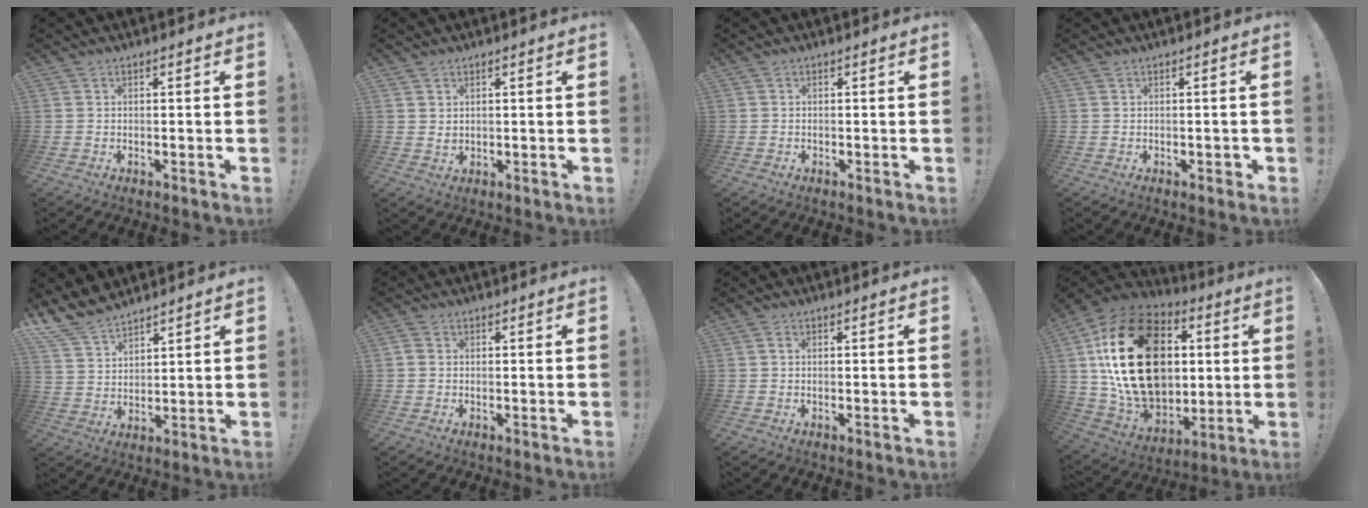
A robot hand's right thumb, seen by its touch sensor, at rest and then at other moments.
{"total": 1.9, "force": [1.2, 1.4, 0.7], "torque": [0.001, -0.008, 0.019]}
{"total": 2.0, "force": [0.2, 2.0, 0.4], "torque": [0.000, -0.004, 0.004]}
{"total": 1.3, "force": [-0.5, 0.9, 0.7], "torque": [-0.010, 0.004, -0.010]}
{"total": 10.0, "force": [8.6, 4.2, 2.8], "torque": [-0.062, -0.058, 0.171]}
{"total": 1.4, "force": [0.0, 1.3, 0.6], "torque": [-0.013, 0.005, 0.001]}
{"total": 1.1, "force": [0.0, 1.0, 0.5], "torque": [-0.010, 0.005, -0.001]}
{"total": 31.9, "force": [5.8, 22.0, 22.4], "torque": [-0.420, -0.009, 0.141]}